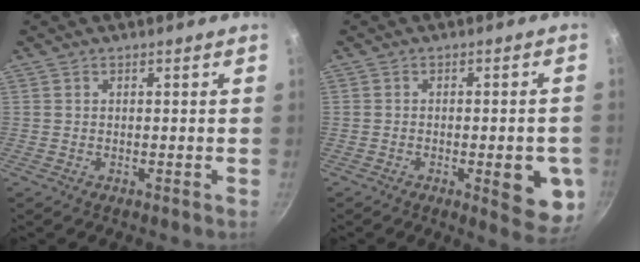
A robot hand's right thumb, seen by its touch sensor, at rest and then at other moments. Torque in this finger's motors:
{"motor_torque": [1.60, 1.17, 1.26, -0.04, 0.19]}